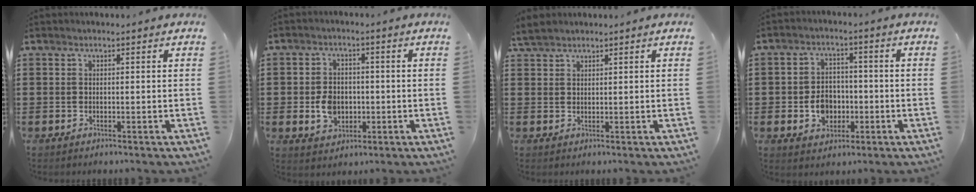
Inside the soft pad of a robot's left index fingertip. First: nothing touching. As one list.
[{"total": 5.1, "force": [-0.9, 4.1, 3.0], "torque": [-0.062, 0.003, -0.019]}, {"total": 2.2, "force": [2.0, 0.5, 0.8], "torque": [-0.022, 0.005, 0.039]}, {"total": 5.6, "force": [-1.3, 4.5, 3.0], "torque": [-0.055, 0.008, -0.026]}]